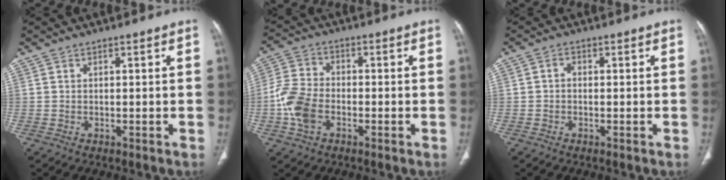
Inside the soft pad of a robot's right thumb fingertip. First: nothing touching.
{"total": 8.8, "force": [-2.7, 5.8, 6.1], "torque": [-0.130, 0.016, -0.059]}
{"total": 0.7, "force": [-0.1, 0.6, 0.4], "torque": [-0.005, 0.002, -0.006]}